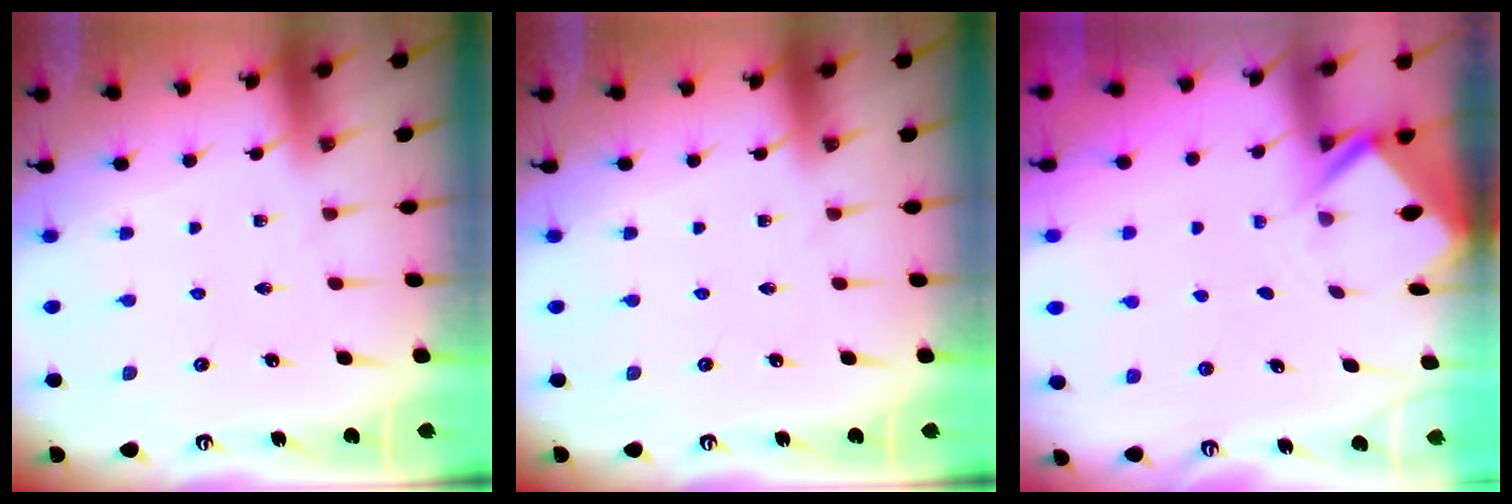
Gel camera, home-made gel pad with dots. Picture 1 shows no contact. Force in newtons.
{"total": 0.0}
{"total": 2.4, "press": 2.4, "slide": 0.1}